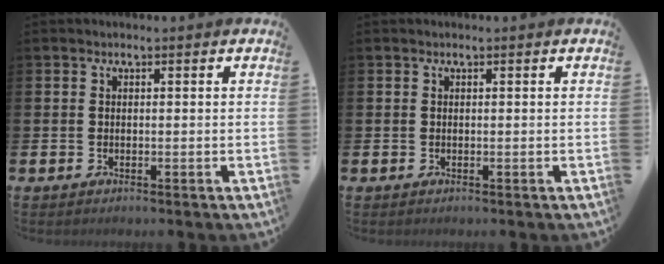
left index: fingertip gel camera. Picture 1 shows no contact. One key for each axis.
{"total": 0.0}